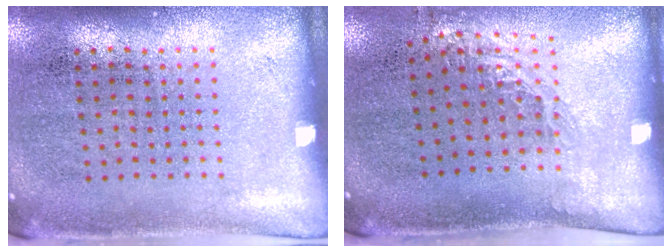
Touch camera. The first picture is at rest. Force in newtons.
{"total": 1.1, "press": 0.8, "slide": 0.6}